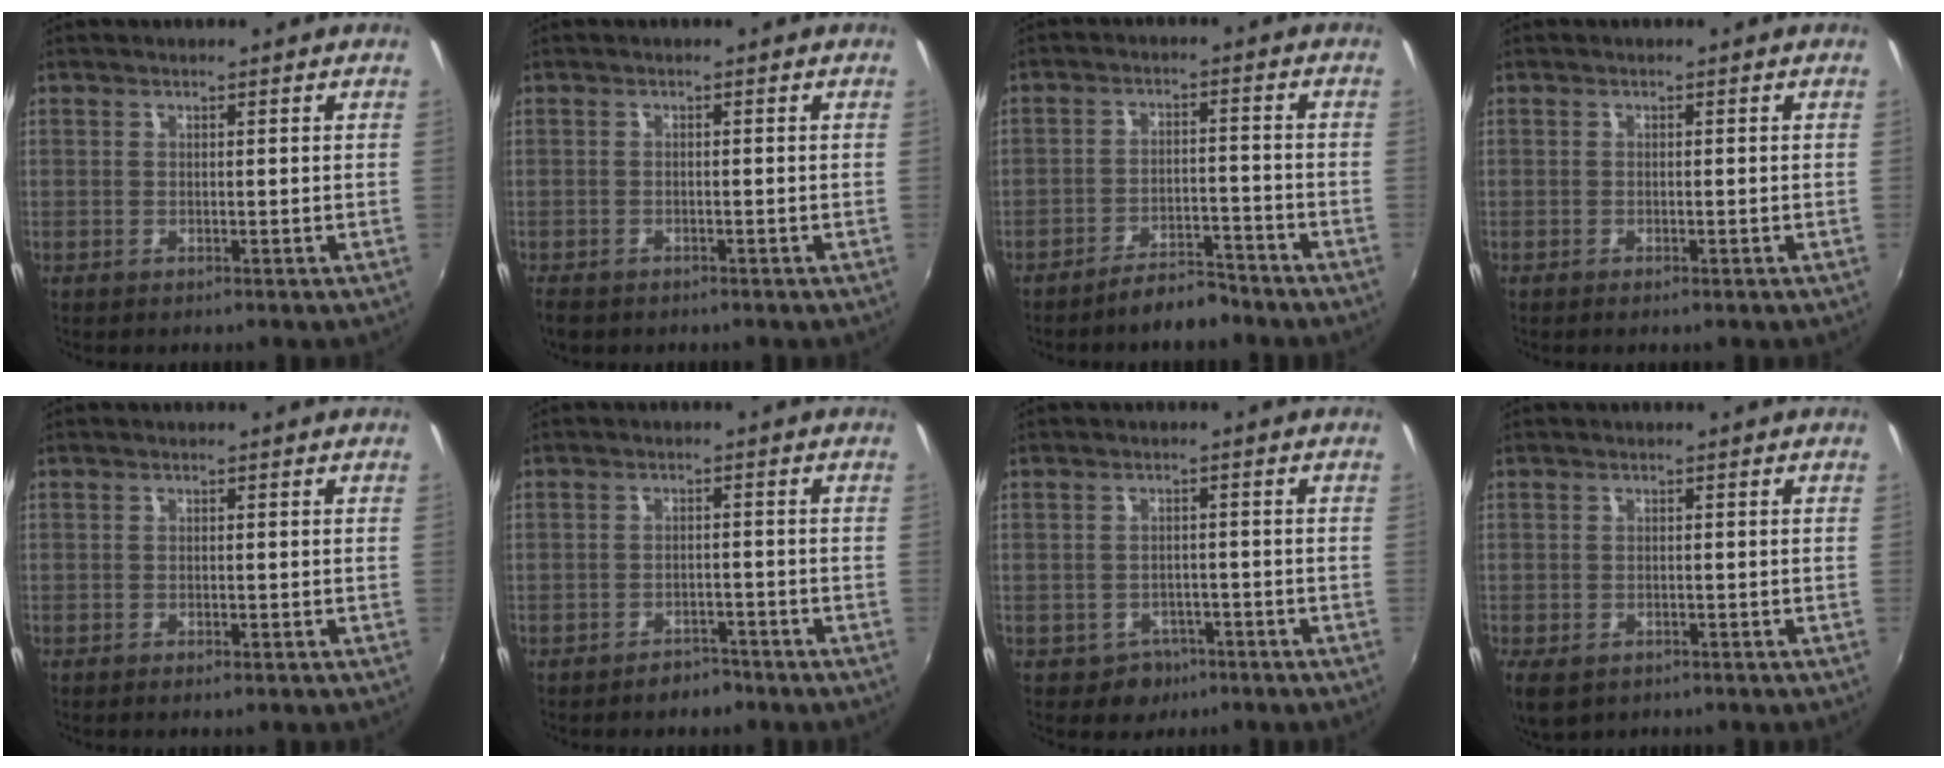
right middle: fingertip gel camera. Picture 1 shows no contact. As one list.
[{"total": 3.3, "force": [-2.7, 1.2, 1.5], "torque": [-0.037, -0.017, -0.045]}, {"total": 5.8, "force": [-5.2, 1.5, 2.1], "torque": [-0.050, 0.013, -0.077]}, {"total": 0.6, "force": [-0.5, -0.1, 0.3], "torque": [-0.007, -0.003, -0.009]}, {"total": 0.9, "force": [-0.7, 0.0, 0.5], "torque": [-0.010, -0.004, -0.012]}, {"total": 3.2, "force": [-2.8, 1.3, 0.6], "torque": [-0.017, 0.005, -0.038]}, {"total": 4.0, "force": [-2.3, 3.2, 0.6], "torque": [-0.024, 0.004, -0.027]}, {"total": 5.3, "force": [-3.1, 2.9, 3.2], "torque": [-0.070, -0.024, -0.050]}]